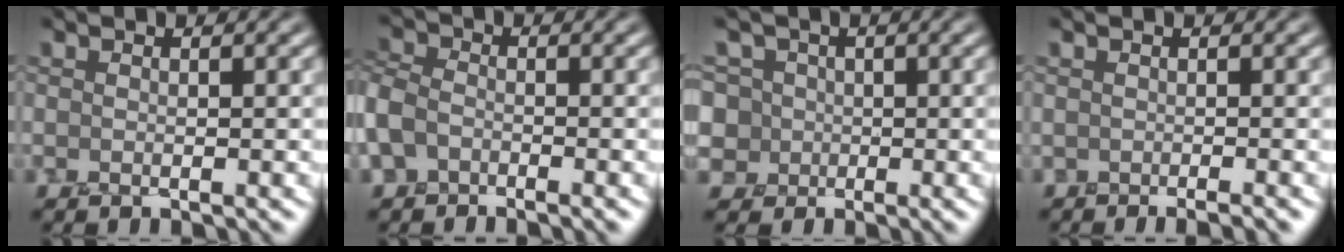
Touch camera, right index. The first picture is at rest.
{"total": 2.7, "force": [-1.4, 2.1, 1.0], "torque": [-0.020, 0.009, -0.038]}
{"total": 6.8, "force": [2.4, 6.1, 1.6], "torque": [-0.025, 0.048, 0.006]}
{"total": 0.7, "force": [-0.6, 0.1, 0.5], "torque": [0.017, 0.006, -0.007]}